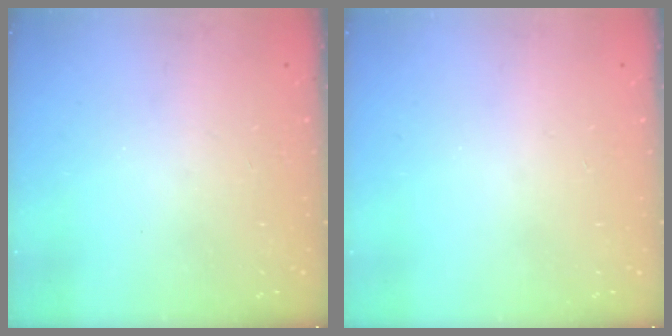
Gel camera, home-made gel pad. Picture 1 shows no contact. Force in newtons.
{"total": 0.0}